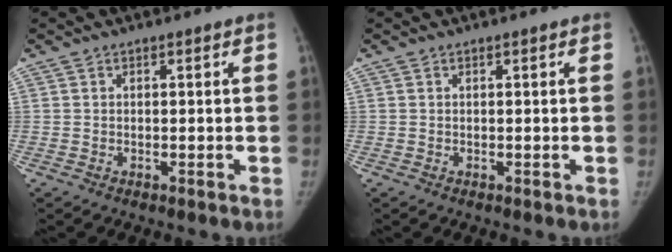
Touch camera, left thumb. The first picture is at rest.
{"total": 0.0}